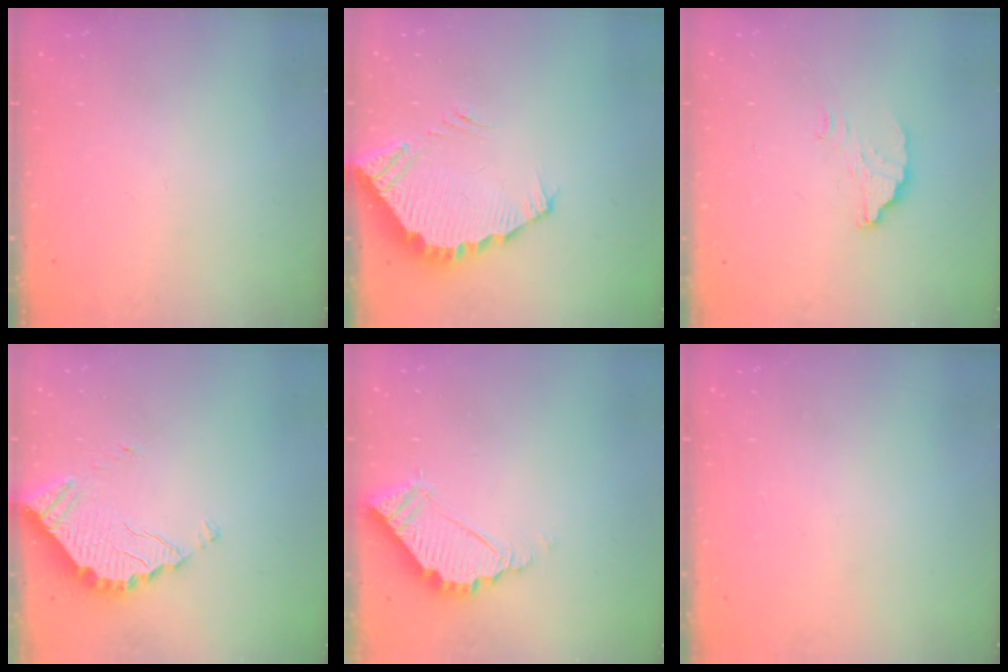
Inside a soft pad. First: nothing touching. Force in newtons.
{"total": 3.8, "press": 3.8, "slide": 0.3}
{"total": 4.6, "press": 4.6, "slide": 0.2}
{"total": 3.9, "press": 3.9, "slide": 0.3}
{"total": 6.7, "press": 6.7, "slide": 0.2}
{"total": 2.1, "press": 2.1, "slide": 0.1}